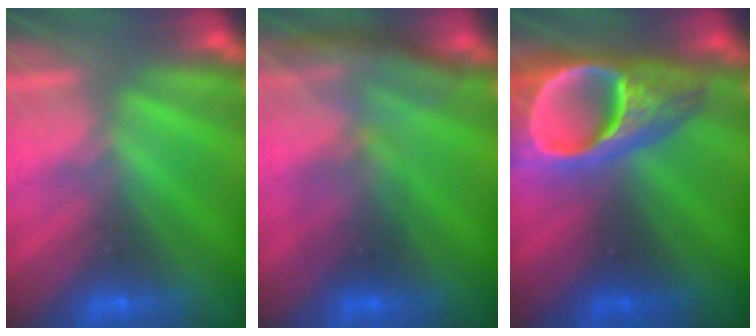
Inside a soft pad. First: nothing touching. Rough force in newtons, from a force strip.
{"total": 2.8}
{"total": 7.0}